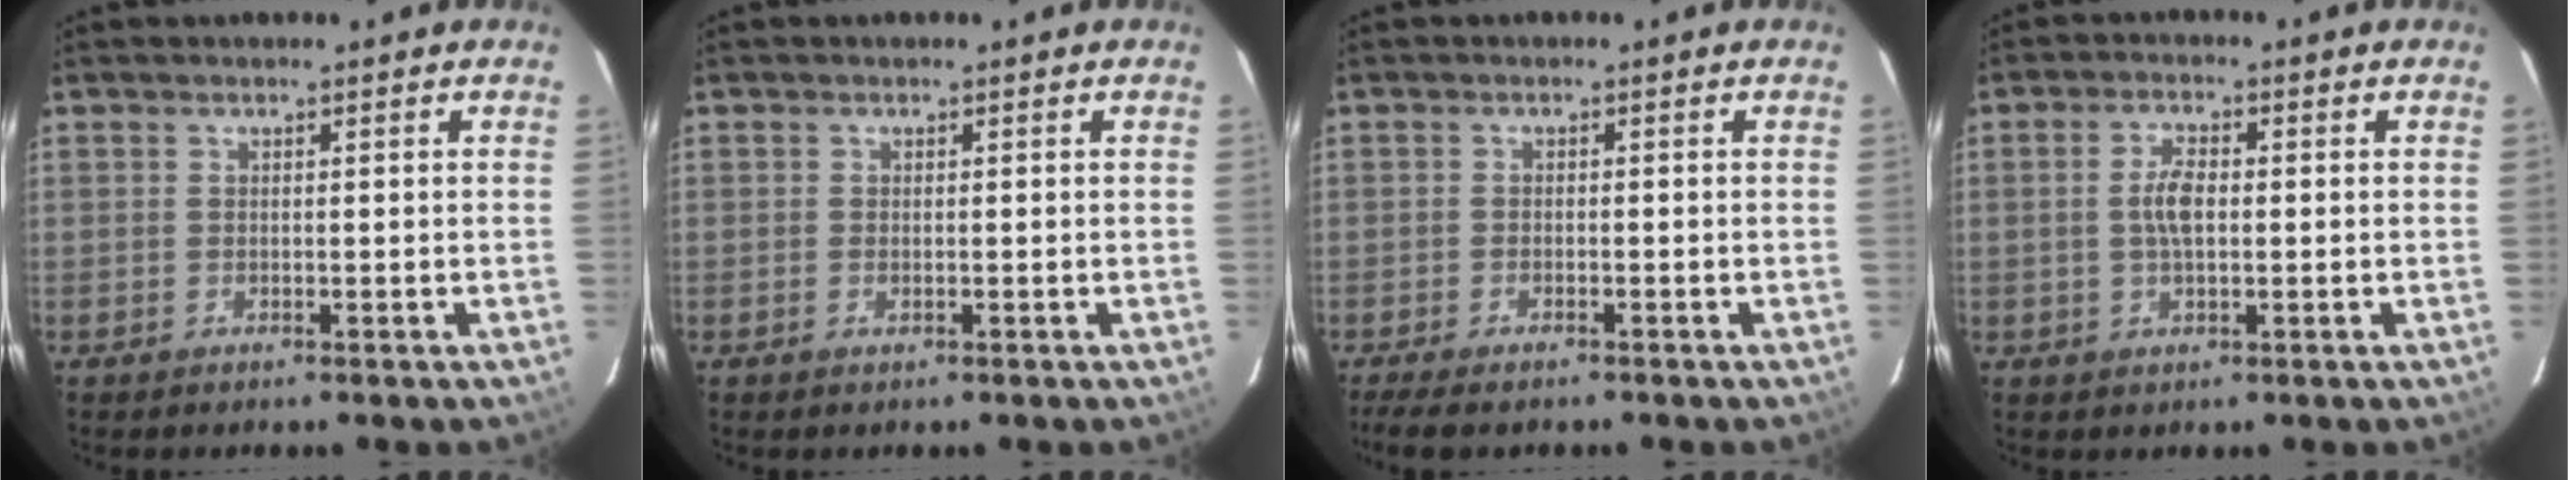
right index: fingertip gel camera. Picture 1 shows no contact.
{"total": 0.6, "force": [-0.1, 0.4, 0.4], "torque": [-0.009, 0.000, -0.002]}
{"total": 5.3, "force": [-4.4, 1.3, 2.7], "torque": [-0.071, -0.024, -0.079]}
{"total": 4.4, "force": [0.0, 2.0, 4.0], "torque": [-0.079, 0.005, 0.001]}